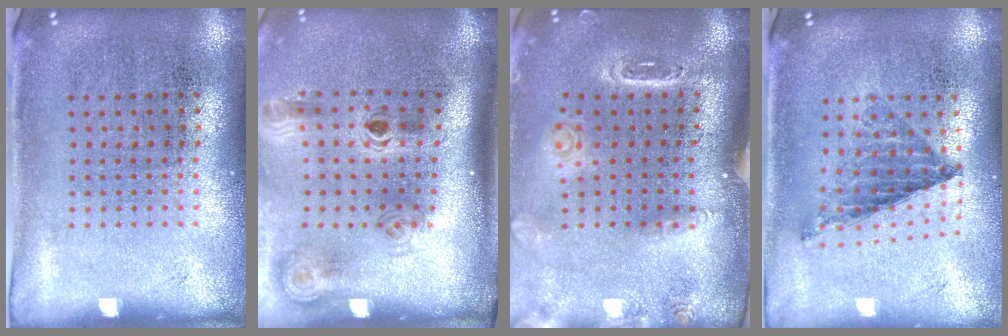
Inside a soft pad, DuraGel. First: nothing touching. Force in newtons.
{"total": 2.1, "press": 1.4, "slide": 1.6}
{"total": 1.6, "press": 1.6, "slide": 0.5}
{"total": 0.8, "press": 0.8, "slide": 0.1}